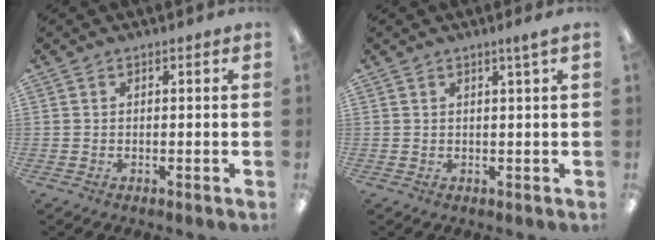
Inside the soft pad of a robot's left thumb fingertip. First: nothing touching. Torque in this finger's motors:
{"motor_torque": [-0.13, 0.01, -0.30, -0.11, 0.01]}